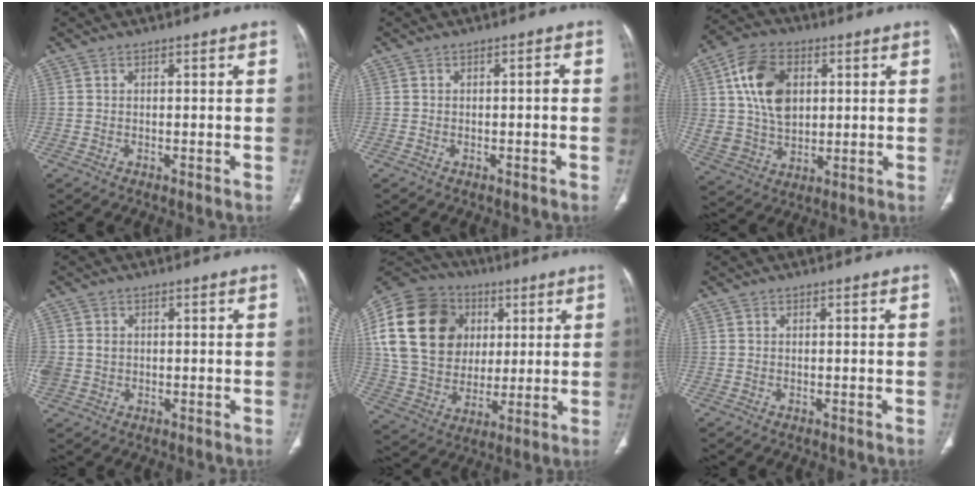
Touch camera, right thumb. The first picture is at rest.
{"total": 1.1, "force": [-0.4, 0.5, 1.0], "torque": [-0.013, 0.009, -0.008]}
{"total": 14.7, "force": [3.9, 10.2, 9.8], "torque": [-0.155, -0.003, 0.074]}
{"total": 4.2, "force": [0.1, 3.6, 2.2], "torque": [-0.057, 0.008, 0.012]}
{"total": 24.4, "force": [6.5, 18.9, 14.0], "torque": [-0.262, 0.021, 0.123]}
{"total": 0.0}